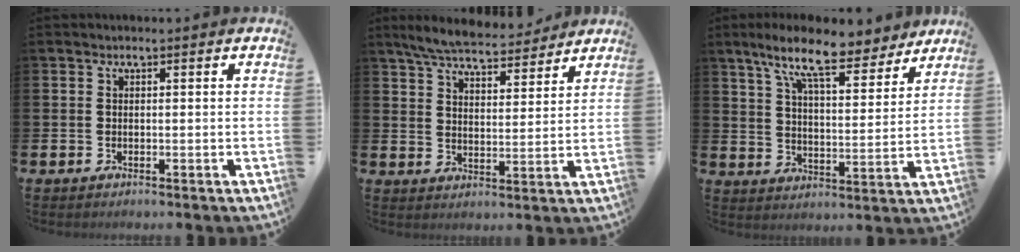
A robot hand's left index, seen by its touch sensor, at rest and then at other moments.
{"total": 6.6, "force": [6.3, 1.0, 1.7], "torque": [-0.047, -0.038, 0.109]}
{"total": 11.4, "force": [9.3, 2.7, 6.2], "torque": [-0.128, -0.046, 0.158]}